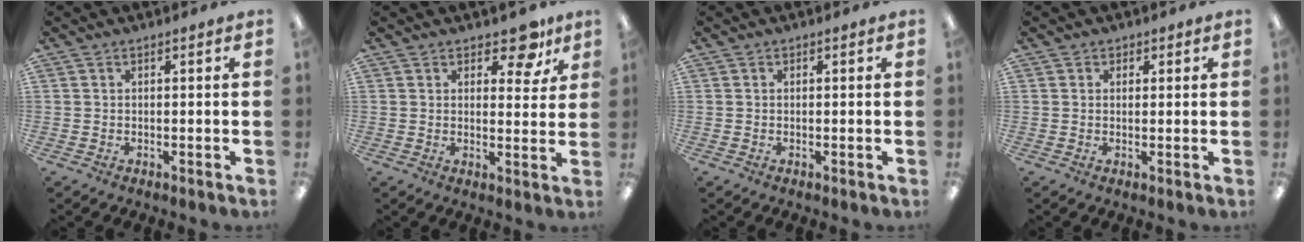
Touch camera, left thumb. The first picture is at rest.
{"total": 7.6, "force": [5.2, 3.7, 4.2], "torque": [-0.038, -0.030, 0.085]}
{"total": 0.0}
{"total": 1.3, "force": [0.7, 1.1, 0.1], "torque": [0.005, -0.001, 0.010]}